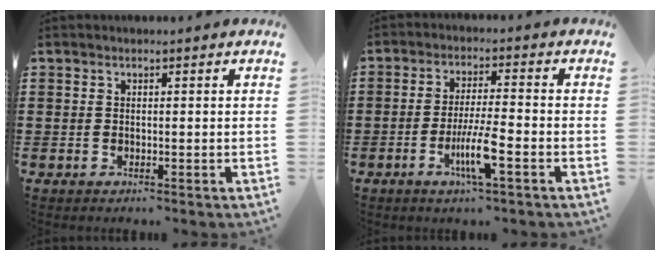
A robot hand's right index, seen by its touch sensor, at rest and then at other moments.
{"total": 6.8, "force": [-2.7, 0.7, 6.1], "torque": [-0.127, -0.016, -0.053]}